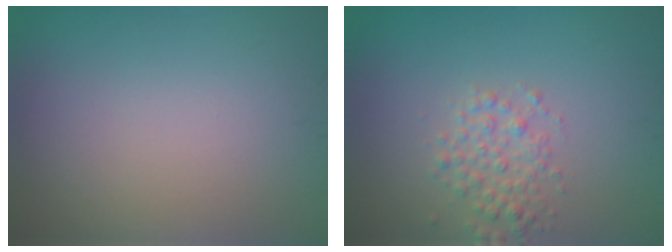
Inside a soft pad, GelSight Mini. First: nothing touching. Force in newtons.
{"total": 2.4, "press": 2.4, "slide": 0.1}